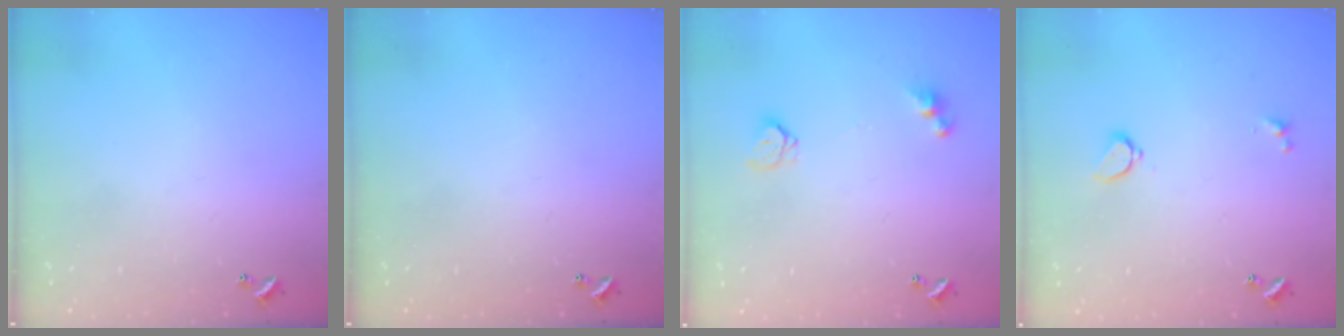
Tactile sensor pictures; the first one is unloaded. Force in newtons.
{"total": 0.0}
{"total": 3.8, "press": 3.7, "slide": 0.2}
{"total": 1.7, "press": 1.6, "slide": 0.5}